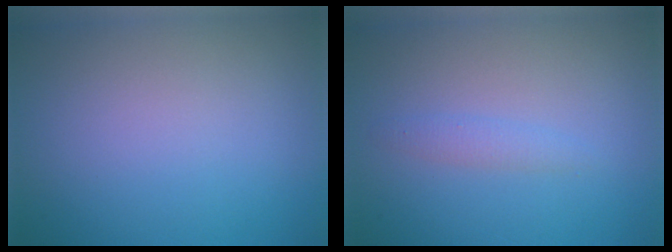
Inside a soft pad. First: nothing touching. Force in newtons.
{"total": 1.1, "press": 1.1, "slide": 0.1}